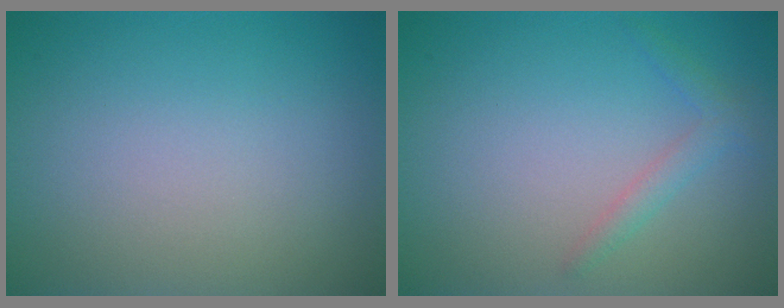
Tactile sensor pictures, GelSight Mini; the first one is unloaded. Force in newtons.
{"total": 1.5, "press": 1.5, "slide": 0.1}